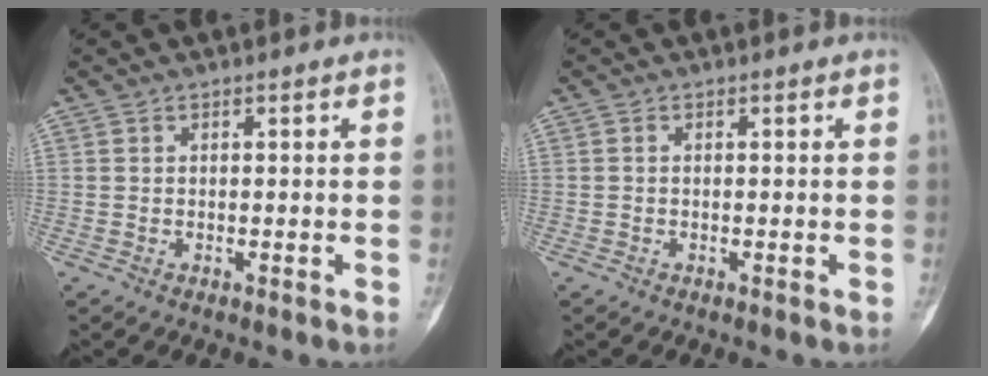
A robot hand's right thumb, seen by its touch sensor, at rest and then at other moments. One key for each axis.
{"total": 0.0}